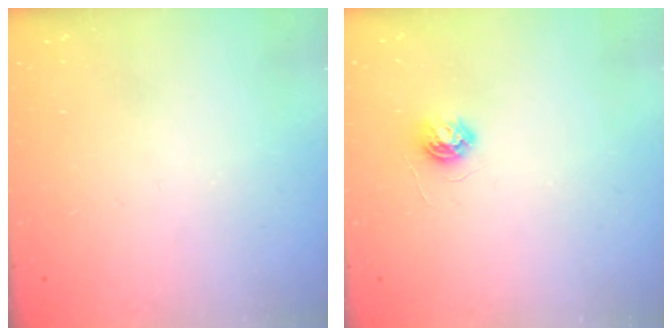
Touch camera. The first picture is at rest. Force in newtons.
{"total": 5.2, "press": 5.2, "slide": 0.5}